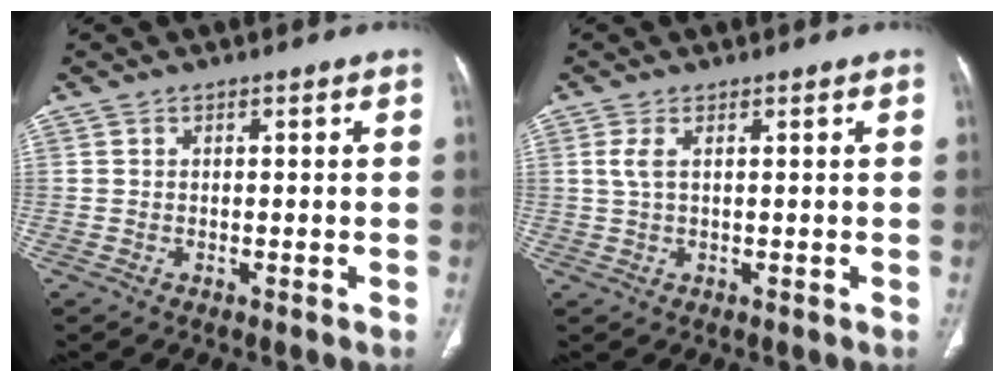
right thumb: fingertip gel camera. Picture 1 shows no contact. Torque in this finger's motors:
{"motor_torque": [-0.41, 0.44, 0.52, 0.18, 0.01]}